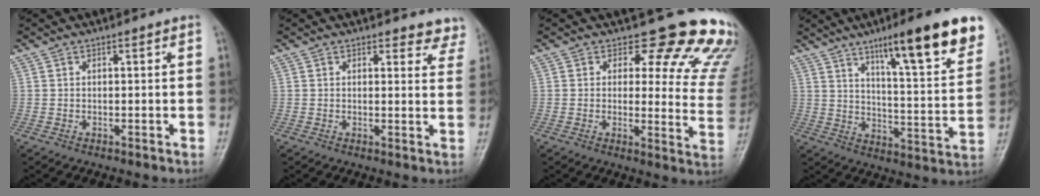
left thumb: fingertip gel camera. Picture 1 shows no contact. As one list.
[{"total": 5.6, "force": [5.2, 2.1, 0.1], "torque": [0.044, -0.029, 0.031]}, {"total": 16.5, "force": [12.9, 7.2, 7.3], "torque": [-0.022, -0.096, 0.118]}, {"total": 20.6, "force": [12.6, 3.7, 15.8], "torque": [-0.193, -0.050, 0.190]}]